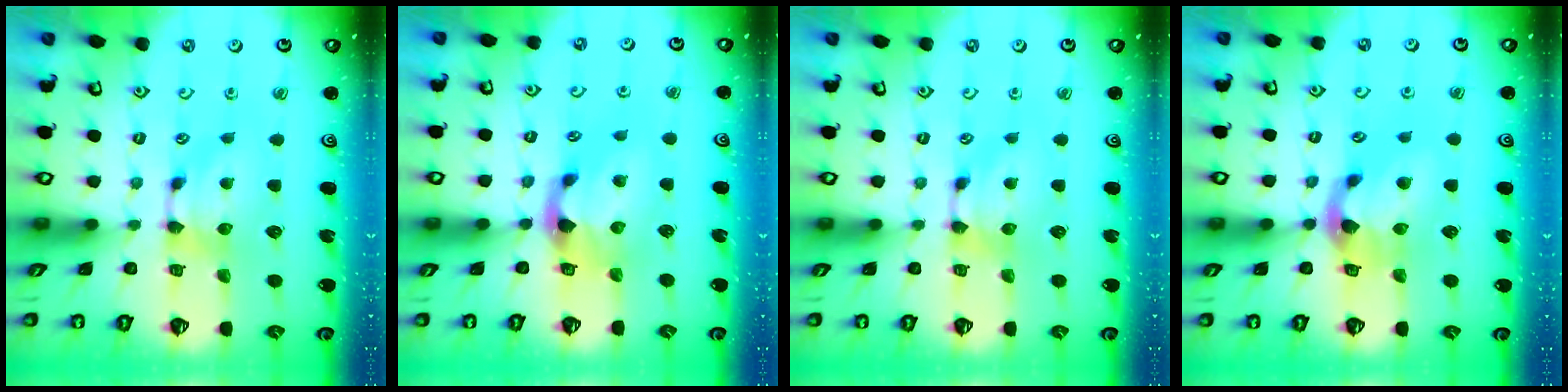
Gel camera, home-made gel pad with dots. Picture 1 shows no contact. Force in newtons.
{"total": 3.1, "press": 2.8, "slide": 1.3}
{"total": 0.0}
{"total": 3.9, "press": 3.5, "slide": 1.7}